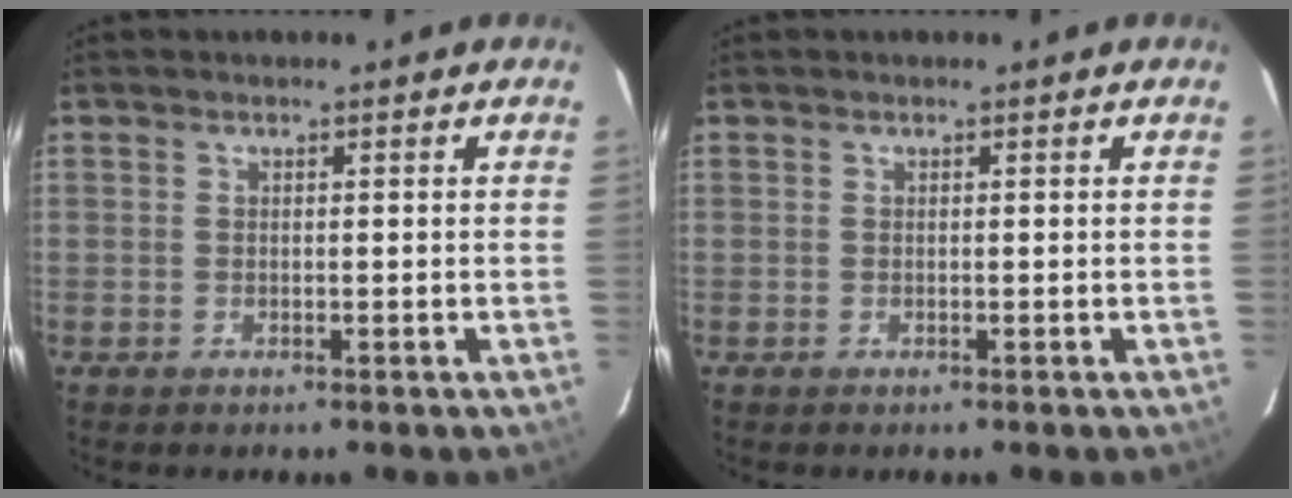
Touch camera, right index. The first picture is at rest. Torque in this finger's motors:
{"motor_torque": [-0.03, 0.00, 0.00, 0.00]}